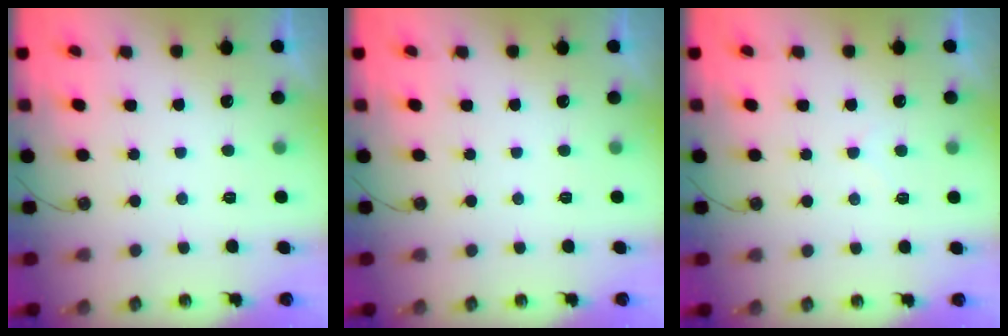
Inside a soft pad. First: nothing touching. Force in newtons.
{"total": 0.0}
{"total": 5.2, "press": 5.1, "slide": 0.7}